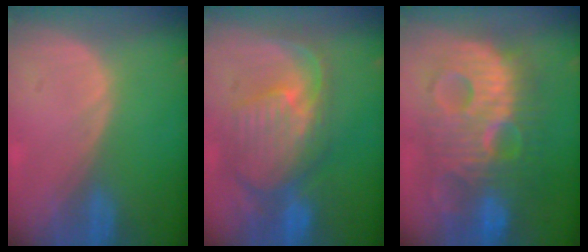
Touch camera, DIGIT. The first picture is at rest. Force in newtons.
{"total": 11.1, "press": 9.7, "slide": 5.3}
{"total": 13.3, "press": 13.2, "slide": 1.3}